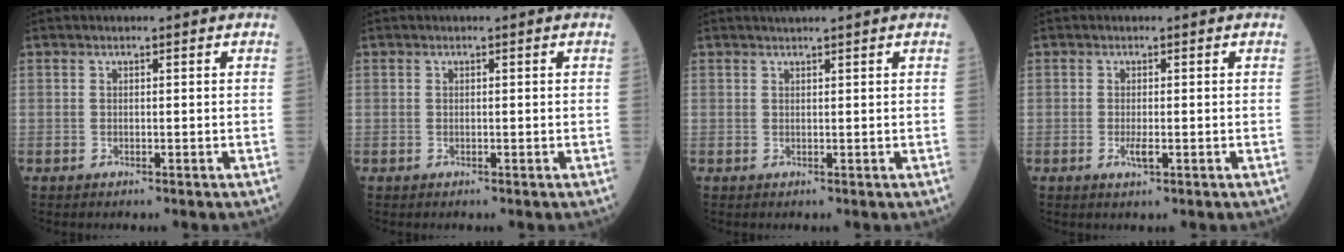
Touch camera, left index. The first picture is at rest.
{"total": 0.0}
{"total": 2.0, "force": [1.8, -0.5, 0.8], "torque": [-0.006, 0.013, 0.034]}
{"total": 1.6, "force": [-0.5, 0.3, 1.5], "torque": [-0.034, -0.004, -0.007]}